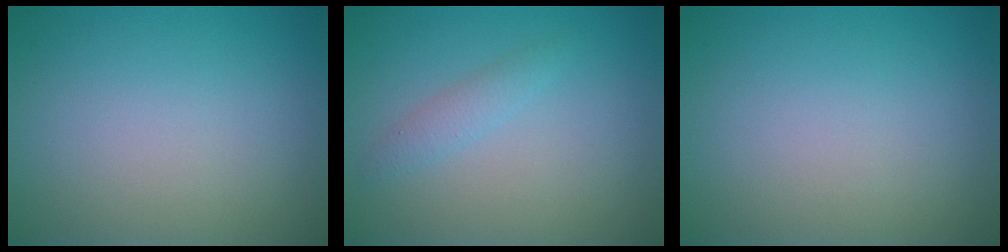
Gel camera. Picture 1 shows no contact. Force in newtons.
{"total": 1.4, "press": 1.4, "slide": 0.0}
{"total": 0.0}